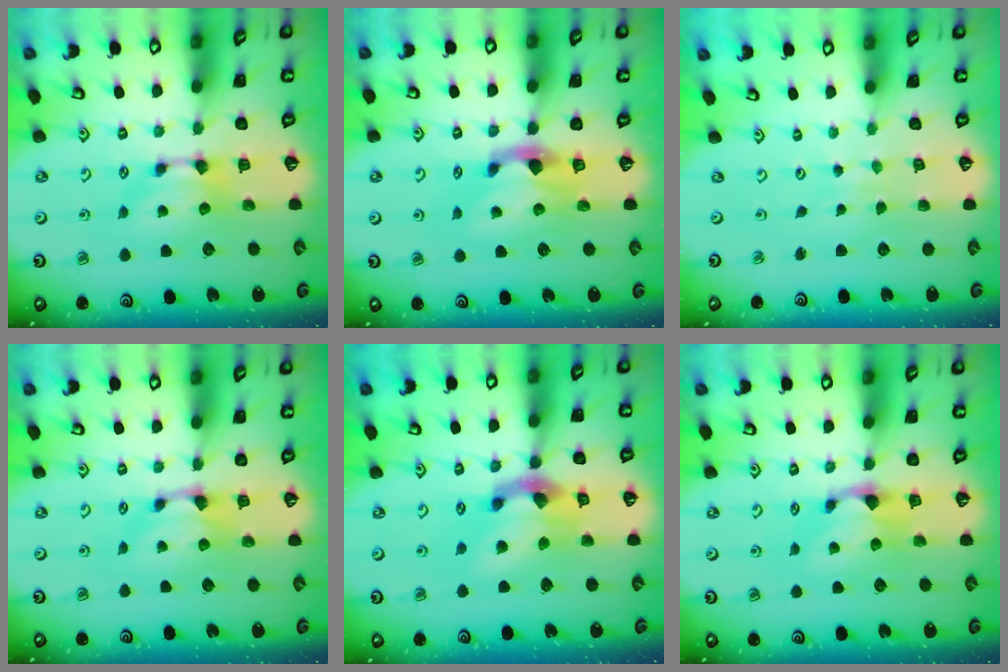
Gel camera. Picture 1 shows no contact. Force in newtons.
{"total": 2.2, "press": 1.9, "slide": 1.2}
{"total": 5.3, "press": 5.2, "slide": 0.2}
{"total": 0.9, "press": 0.2, "slide": 0.9}
{"total": 6.5, "press": 6.1, "slide": 2.4}
{"total": 1.0, "press": 0.3, "slide": 0.9}